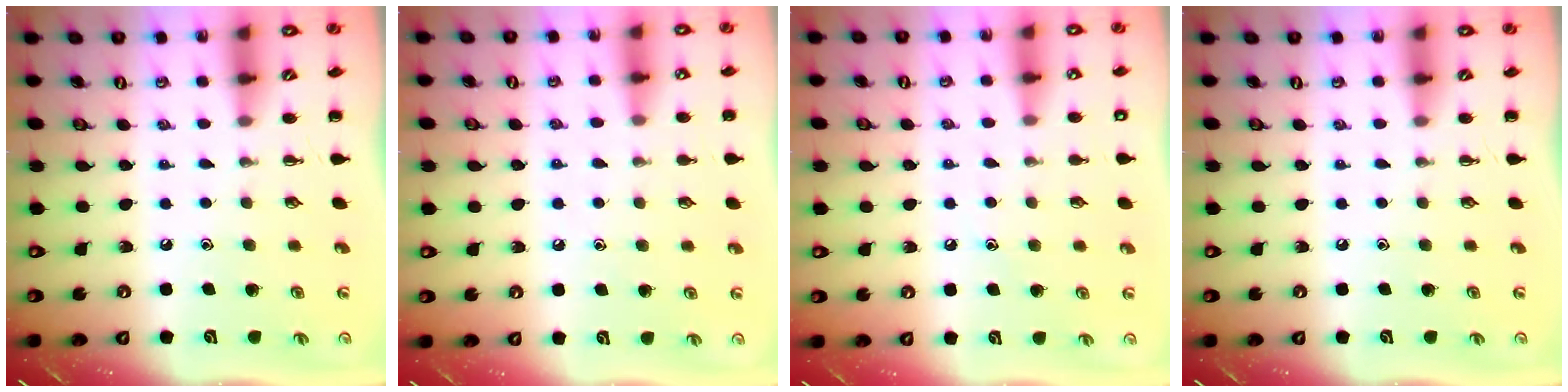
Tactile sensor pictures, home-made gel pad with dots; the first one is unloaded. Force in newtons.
{"total": 5.9, "press": 5.5, "slide": 1.9}
{"total": 5.4, "press": 5.2, "slide": 1.4}
{"total": 0.0}